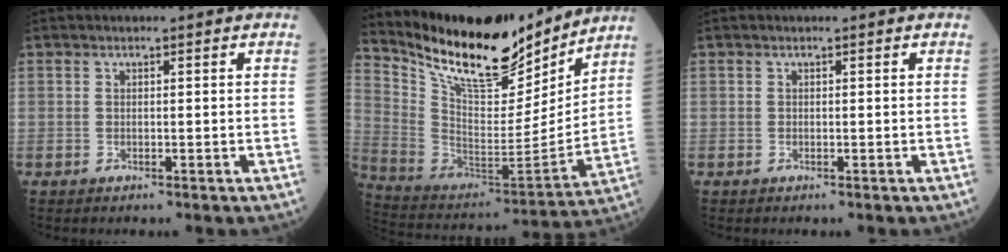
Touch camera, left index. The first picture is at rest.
{"total": 19.3, "force": [16.6, 5.1, 8.3], "torque": [-0.159, -0.031, 0.287]}
{"total": 0.0}